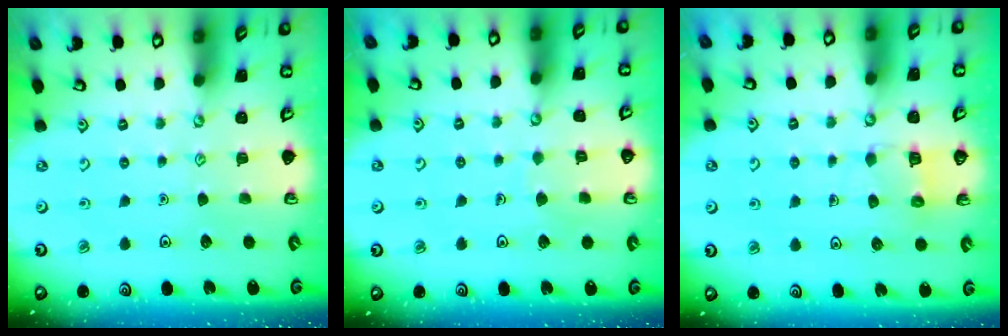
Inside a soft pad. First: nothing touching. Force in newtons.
{"total": 3.1, "press": 3.0, "slide": 0.3}
{"total": 4.9, "press": 4.9, "slide": 0.4}